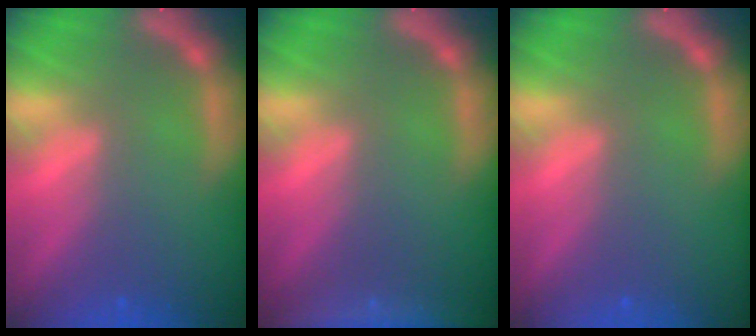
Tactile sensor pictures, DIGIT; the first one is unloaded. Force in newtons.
{"total": 8.5}
{"total": 0.0}